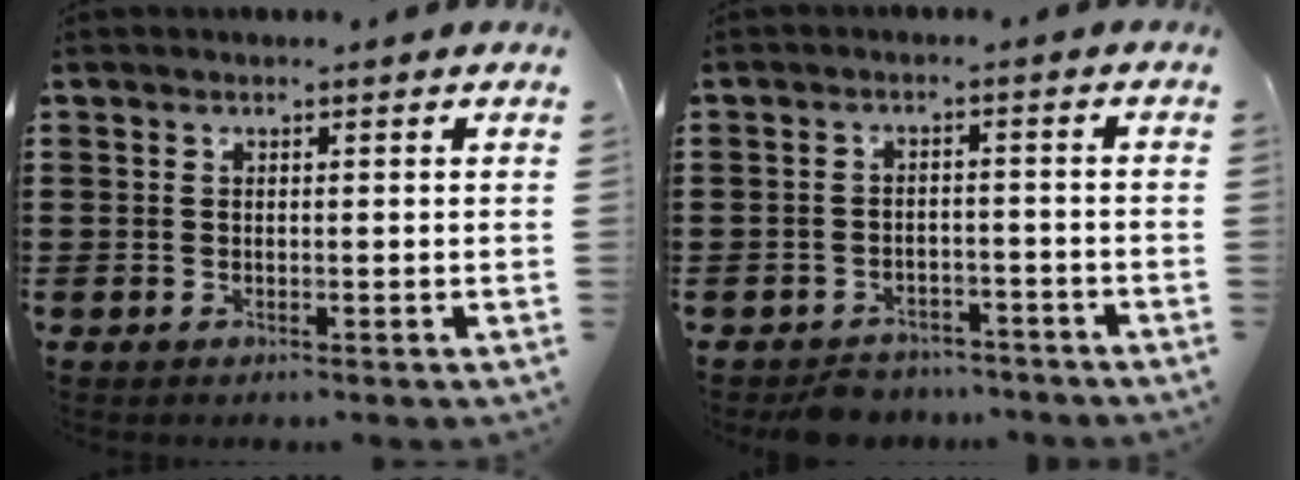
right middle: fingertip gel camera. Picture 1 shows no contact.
{"total": 3.2, "force": [-3.0, 0.9, -0.1], "torque": [-0.004, 0.004, -0.065]}